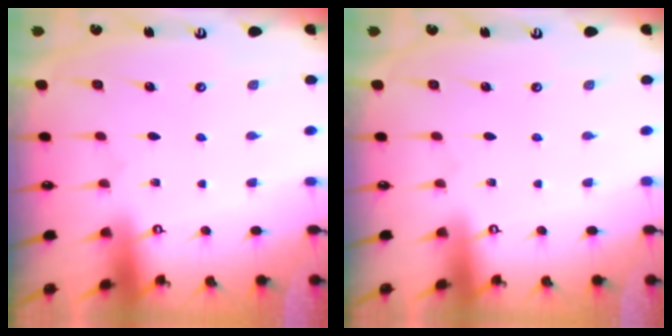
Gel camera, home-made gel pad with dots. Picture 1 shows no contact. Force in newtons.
{"total": 0.0}